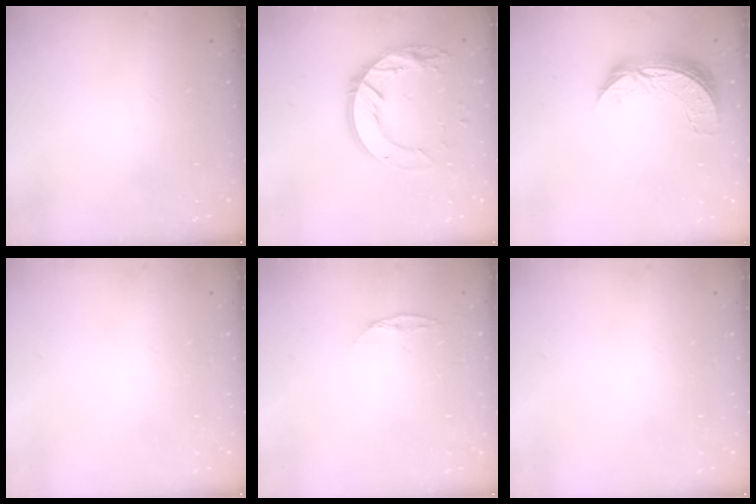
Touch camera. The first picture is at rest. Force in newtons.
{"total": 15.8, "press": 15.7, "slide": 1.2}
{"total": 8.6, "press": 8.6, "slide": 0.6}
{"total": 0.0}
{"total": 4.1, "press": 4.1, "slide": 0.5}
{"total": 0.0}